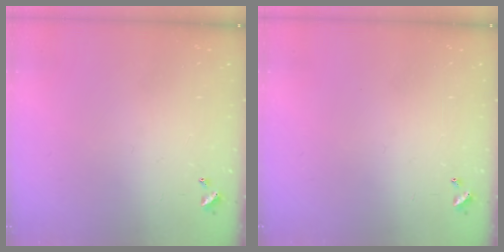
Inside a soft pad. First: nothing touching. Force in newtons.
{"total": 0.0}